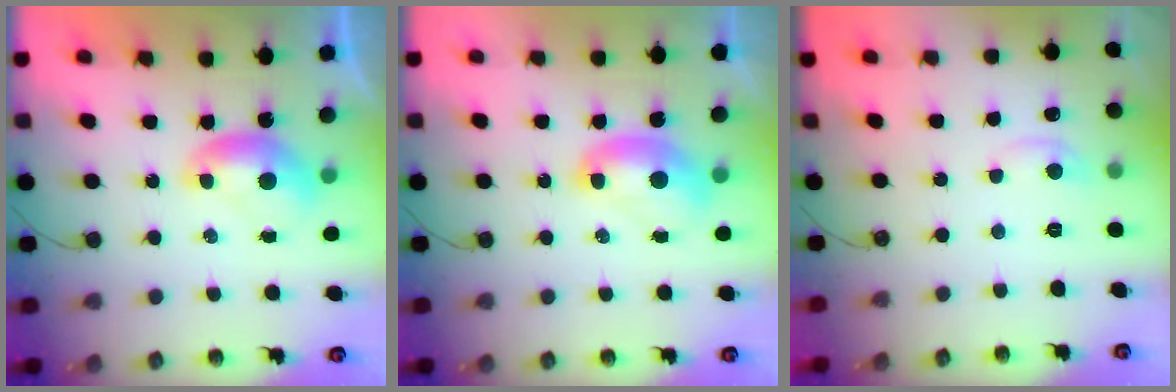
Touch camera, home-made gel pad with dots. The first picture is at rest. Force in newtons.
{"total": 2.0, "press": 2.0, "slide": 0.0}
{"total": 1.0, "press": 0.7, "slide": 0.7}